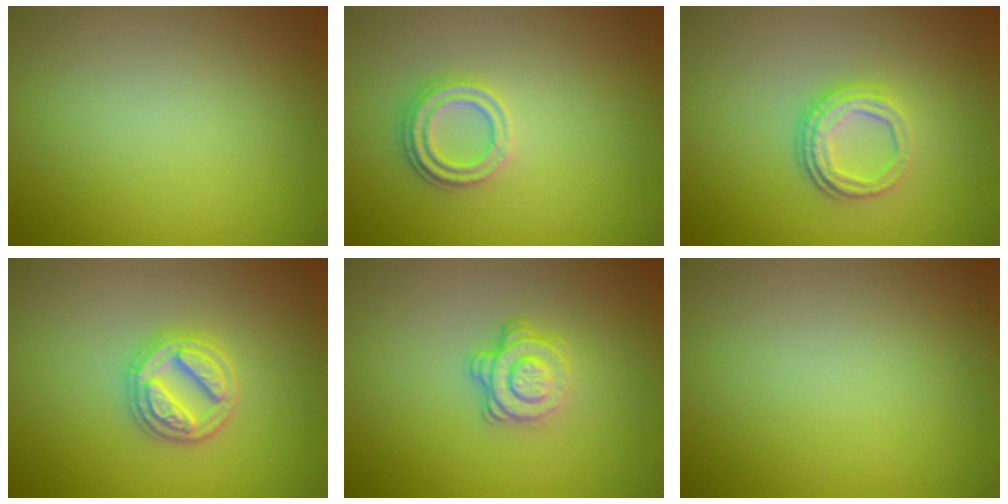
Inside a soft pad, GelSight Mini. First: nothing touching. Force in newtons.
{"total": 2.4, "press": 2.0, "slide": 1.3}
{"total": 3.3, "press": 2.4, "slide": 2.3}
{"total": 3.1, "press": 3.1, "slide": 0.4}
{"total": 3.6, "press": 2.4, "slide": 2.7}
{"total": 0.0}